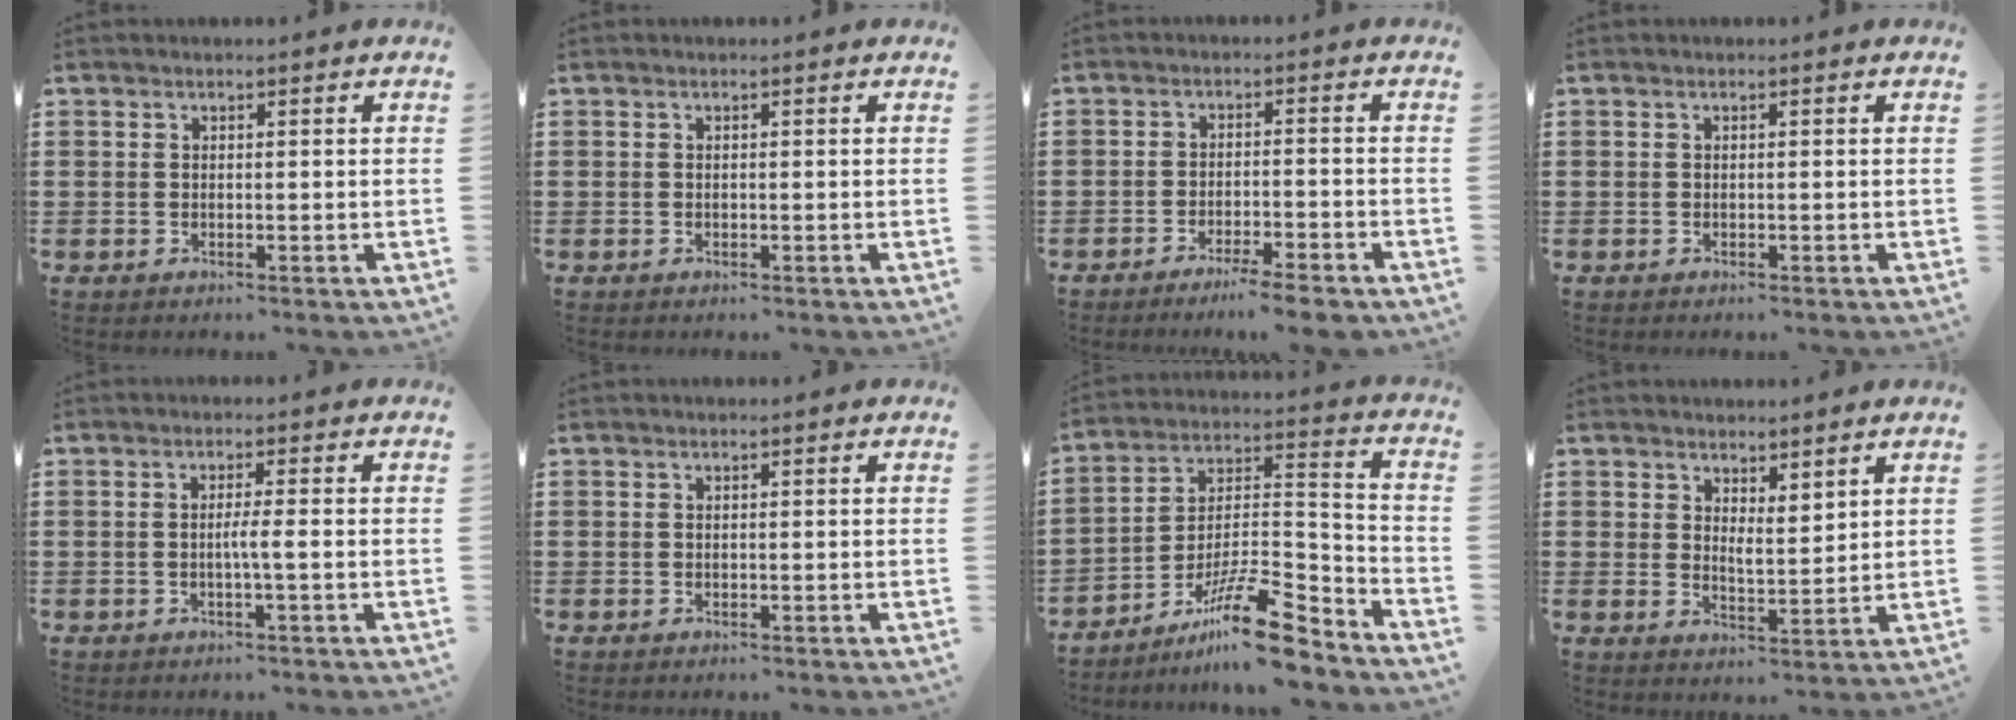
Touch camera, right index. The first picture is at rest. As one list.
[{"total": 0.0}, {"total": 4.3, "force": [-3.8, -0.2, 2.1], "torque": [-0.034, -0.006, -0.070]}, {"total": 0.0}, {"total": 2.4, "force": [-0.5, -0.3, 2.4], "torque": [-0.043, -0.007, -0.012]}, {"total": 0.0}, {"total": 13.9, "force": [-10.5, 2.4, 8.8], "torque": [-0.140, 0.036, -0.188]}, {"total": 3.0, "force": [2.8, 0.8, 0.5], "torque": [-0.018, -0.006, 0.054]}]